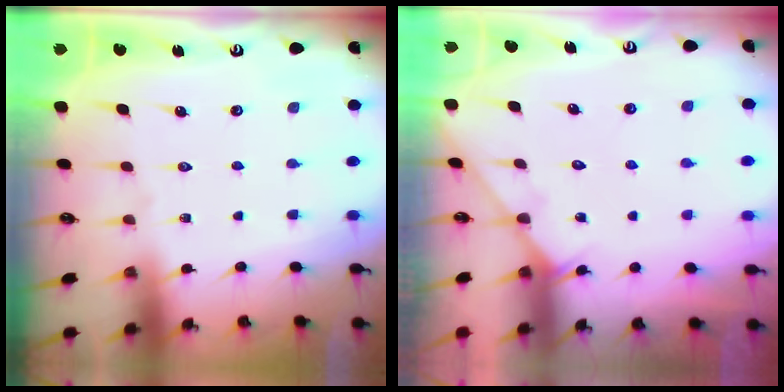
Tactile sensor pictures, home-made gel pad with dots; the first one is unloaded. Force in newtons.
{"total": 4.0, "press": 3.9, "slide": 0.5}